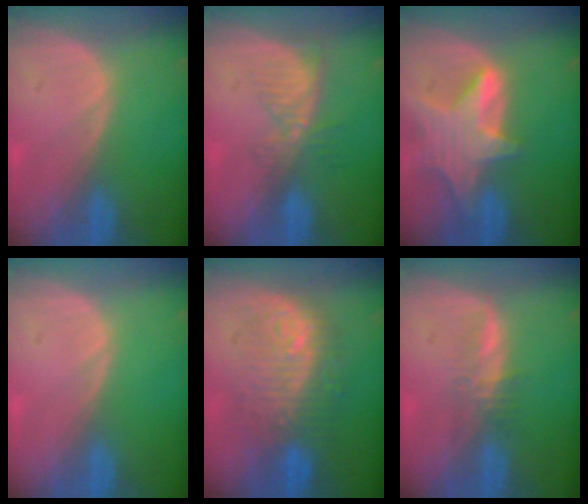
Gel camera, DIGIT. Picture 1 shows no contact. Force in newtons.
{"total": 5.4, "press": 4.6, "slide": 2.8}
{"total": 8.2, "press": 7.3, "slide": 3.8}
{"total": 0.0}
{"total": 9.5, "press": 9.5, "slide": 0.5}
{"total": 2.8, "press": 2.7, "slide": 0.5}